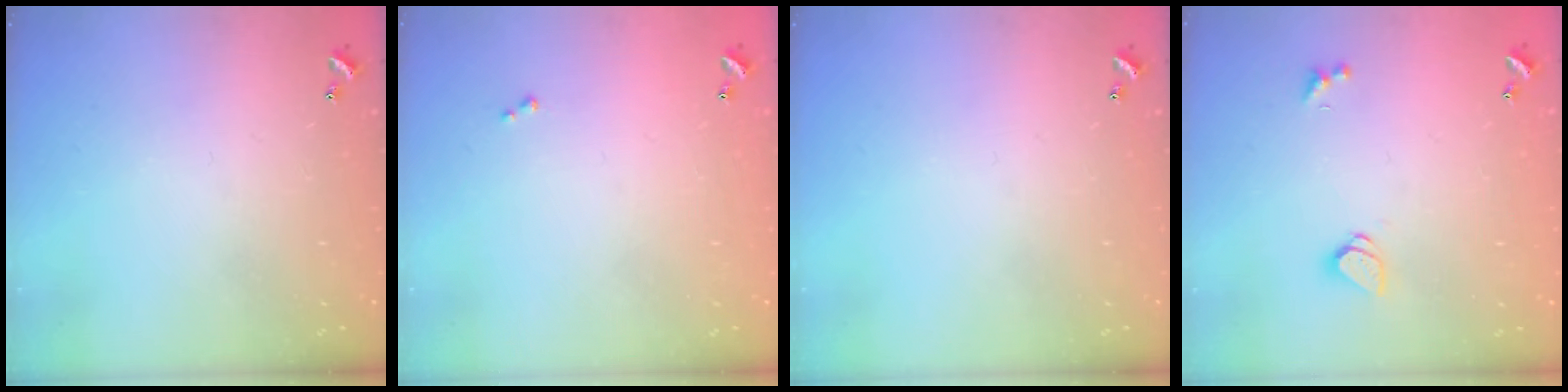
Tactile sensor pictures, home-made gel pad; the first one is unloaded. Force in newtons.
{"total": 0.0}
{"total": 0.0}
{"total": 1.3, "press": 1.2, "slide": 0.4}